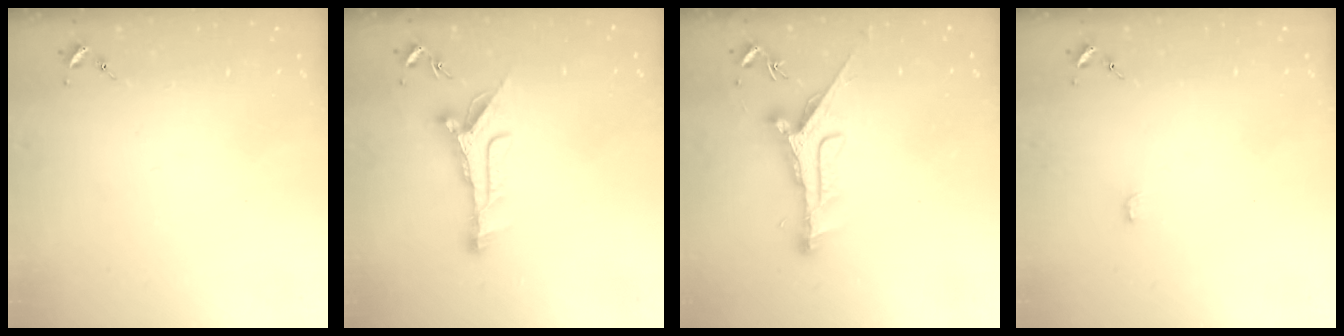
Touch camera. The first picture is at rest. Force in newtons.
{"total": 10.4, "press": 10.3, "slide": 0.8}
{"total": 11.1, "press": 11.0, "slide": 0.6}
{"total": 1.9, "press": 1.9, "slide": 0.2}